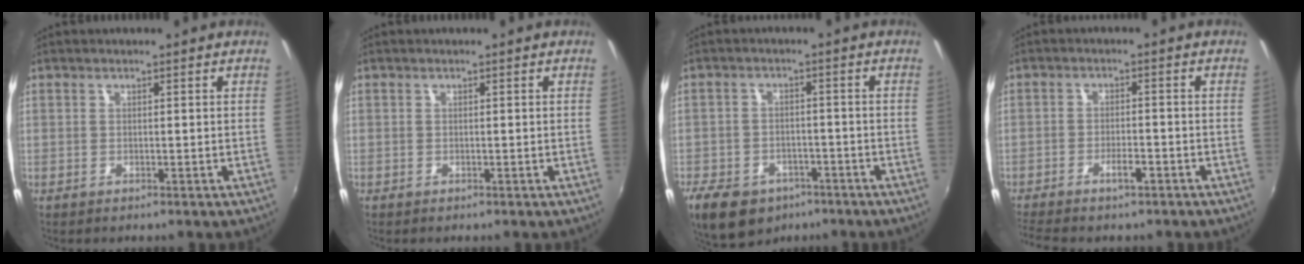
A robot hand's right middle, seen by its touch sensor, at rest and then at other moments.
{"total": 0.0}
{"total": 12.3, "force": [-7.8, 7.8, 5.5], "torque": [-0.144, -0.005, -0.117]}
{"total": 5.1, "force": [-3.9, 1.1, 3.1], "torque": [-0.071, -0.002, -0.068]}